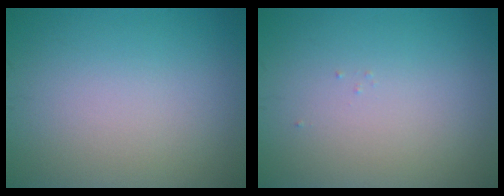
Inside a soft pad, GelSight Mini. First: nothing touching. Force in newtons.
{"total": 0.0}